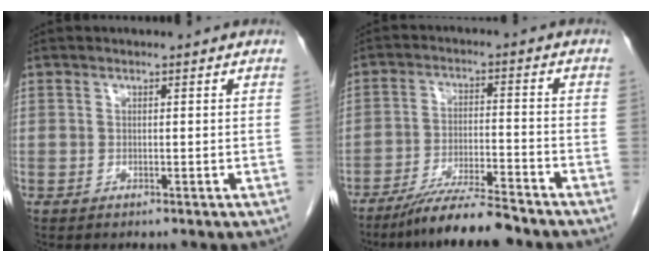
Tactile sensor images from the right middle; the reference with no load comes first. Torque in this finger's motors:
{"motor_torque": [1.30, -0.84, 0.60, 0.17]}